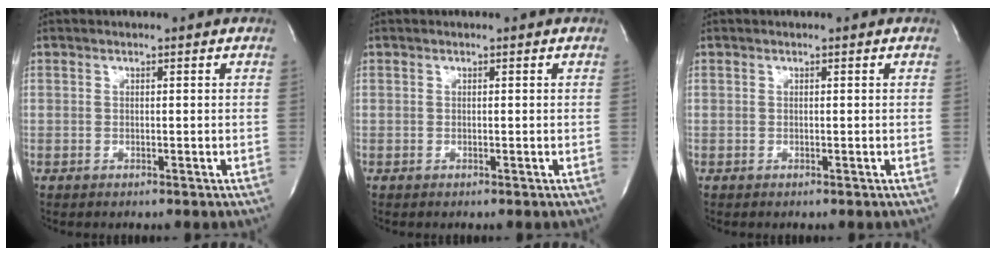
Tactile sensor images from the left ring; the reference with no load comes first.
{"total": 0.0}
{"total": 0.0}